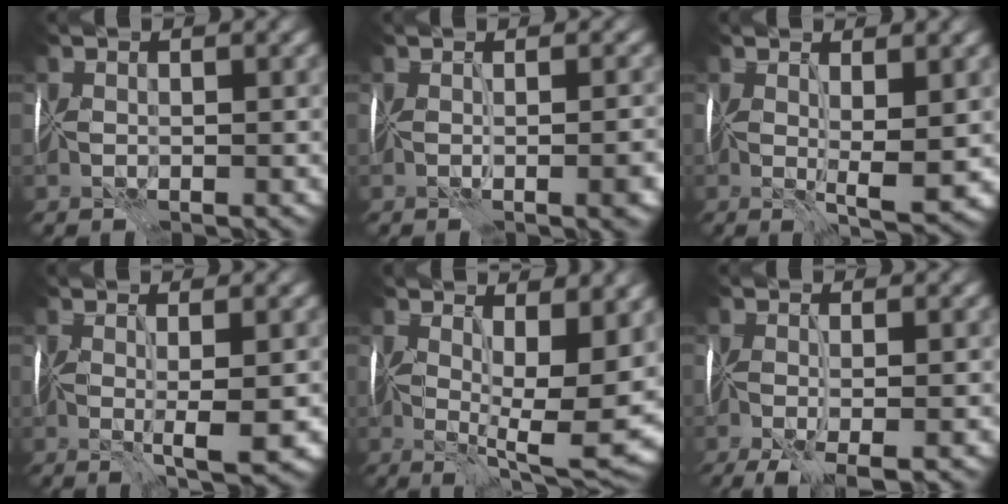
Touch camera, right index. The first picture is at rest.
{"total": 5.0, "force": [-0.8, 1.8, 4.6], "torque": [-0.029, -0.002, -0.003]}
{"total": 4.2, "force": [0.7, 0.9, 4.0], "torque": [-0.065, -0.011, 0.013]}
{"total": 3.9, "force": [-0.1, 0.7, 3.9], "torque": [-0.059, -0.004, -0.001]}
{"total": 10.3, "force": [1.8, 3.7, 9.4], "torque": [-0.154, -0.021, 0.035]}
{"total": 5.4, "force": [-2.5, 1.5, 4.5], "torque": [-0.080, -0.016, -0.036]}